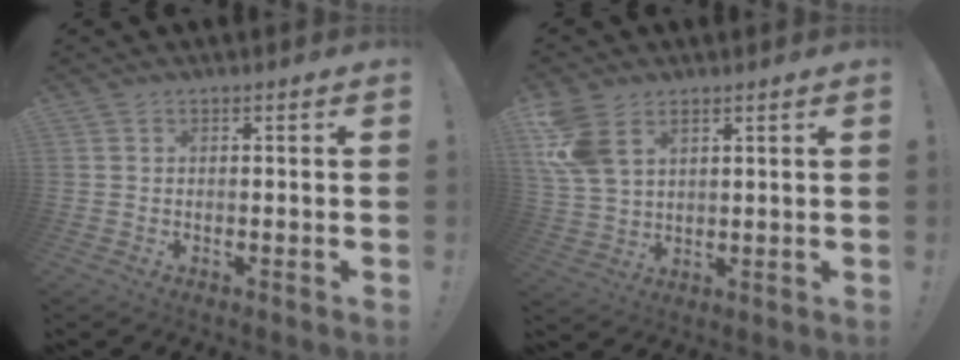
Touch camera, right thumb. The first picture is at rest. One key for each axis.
{"total": 9.3, "fx": 4.6, "fy": 6.0, "fz": 5.4, "tx": -0.110, "ty": -0.012, "tz": 0.093}